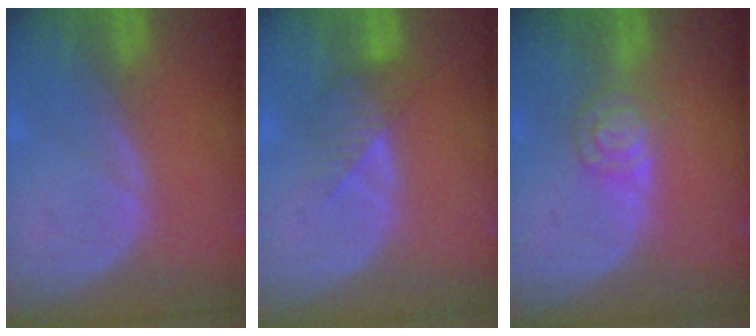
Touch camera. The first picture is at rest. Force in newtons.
{"total": 3.5, "press": 3.3, "slide": 1.2}
{"total": 4.7, "press": 4.2, "slide": 2.1}